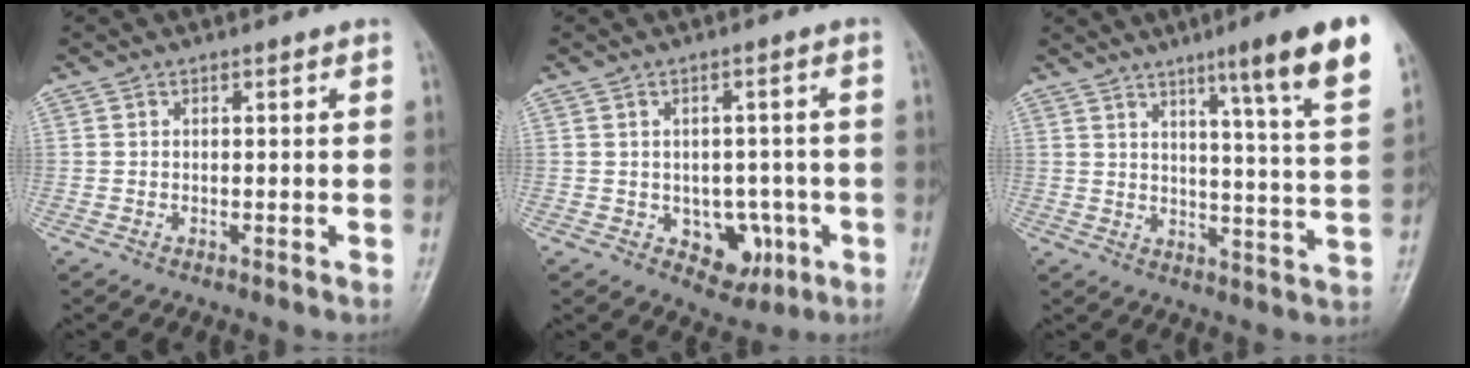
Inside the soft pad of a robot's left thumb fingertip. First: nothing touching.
{"total": 7.3, "force": [-2.1, 5.3, 4.5], "torque": [-0.022, 0.013, -0.016]}
{"total": 15.5, "force": [9.0, 0.6, 12.6], "torque": [-0.167, -0.045, 0.118]}